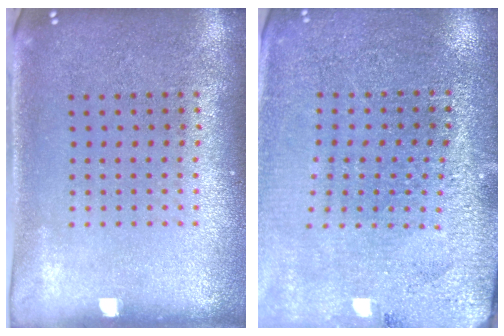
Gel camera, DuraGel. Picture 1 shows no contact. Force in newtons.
{"total": 2.8, "press": 2.8, "slide": 0.1}